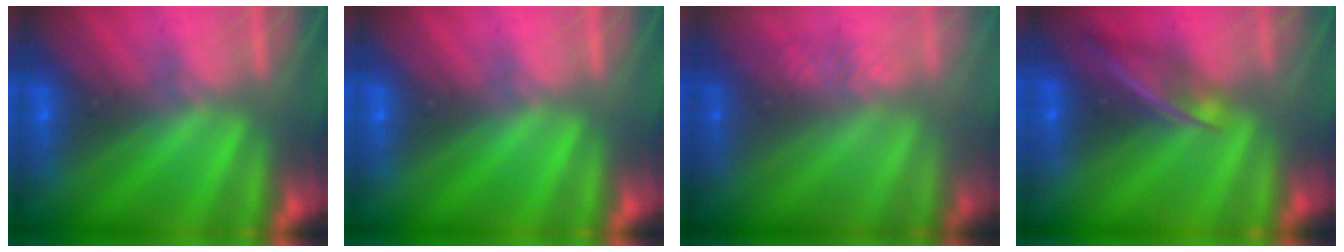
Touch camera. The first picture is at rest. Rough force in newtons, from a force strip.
{"total": 0.0}
{"total": 2.9}
{"total": 7.4}